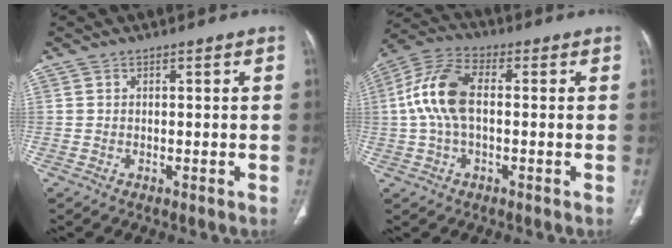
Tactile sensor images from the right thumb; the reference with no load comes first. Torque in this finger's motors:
{"motor_torque": [1.31, 2.37, 1.29, -0.20, 0.15]}